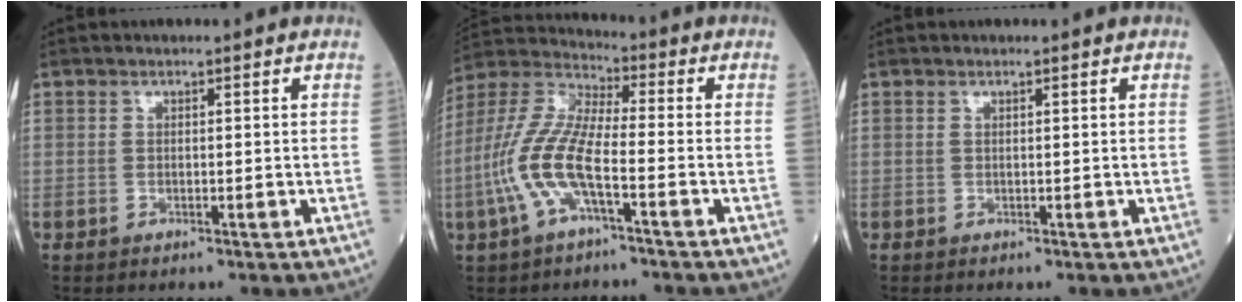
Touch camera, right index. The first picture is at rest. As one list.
[{"total": 11.2, "force": [-3.8, 2.5, 10.3], "torque": [-0.243, 0.006, -0.079]}, {"total": 0.0}]